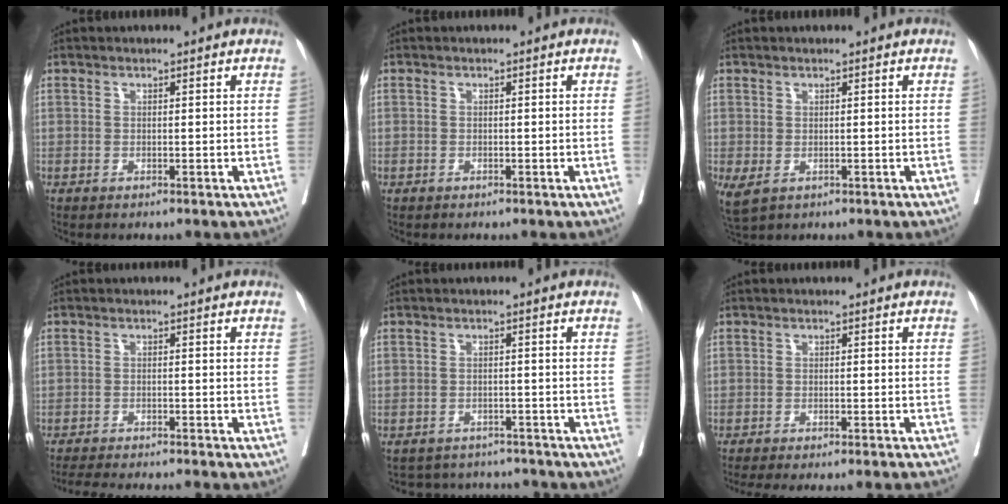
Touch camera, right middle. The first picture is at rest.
{"total": 0.0}
{"total": 2.8, "force": [-0.7, 1.7, 2.1], "torque": [-0.047, -0.011, 0.000]}
{"total": 11.6, "force": [-10.9, 0.4, 4.0], "torque": [-0.053, -0.013, -0.150]}
{"total": 9.0, "force": [-8.6, 2.6, 0.5], "torque": [-0.007, 0.021, -0.104]}
{"total": 15.3, "force": [-14.2, 0.4, 5.6], "torque": [-0.081, -0.029, -0.180]}